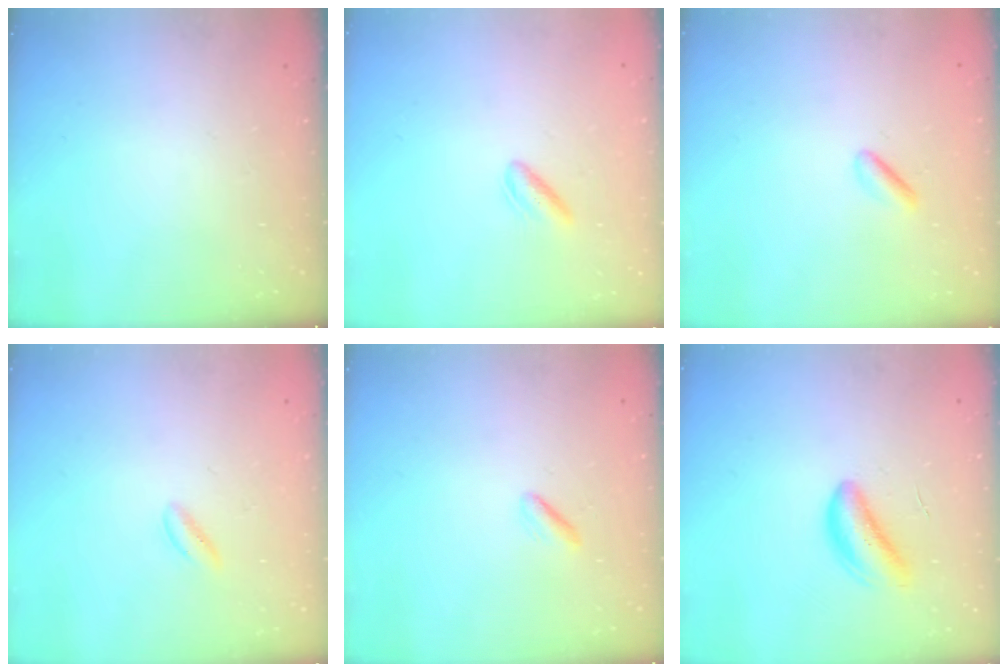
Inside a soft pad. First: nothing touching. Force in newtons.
{"total": 2.6, "press": 2.2, "slide": 1.3}
{"total": 1.6, "press": 1.3, "slide": 0.9}
{"total": 2.1, "press": 1.9, "slide": 0.9}
{"total": 1.7, "press": 1.6, "slide": 0.6}
{"total": 4.3, "press": 4.0, "slide": 1.6}